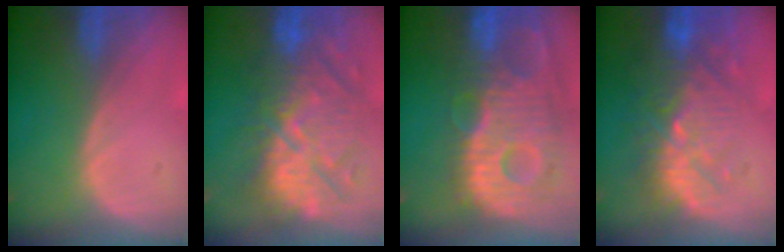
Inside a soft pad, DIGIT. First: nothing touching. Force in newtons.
{"total": 11.5, "press": 11.3, "slide": 2.5}
{"total": 13.7, "press": 11.8, "slide": 6.8}
{"total": 10.8, "press": 9.8, "slide": 4.5}